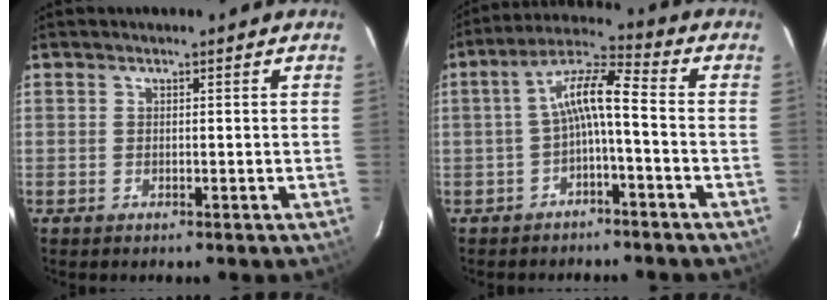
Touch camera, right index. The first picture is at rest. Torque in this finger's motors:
{"motor_torque": [0.69, -0.34, 0.53, 0.14]}